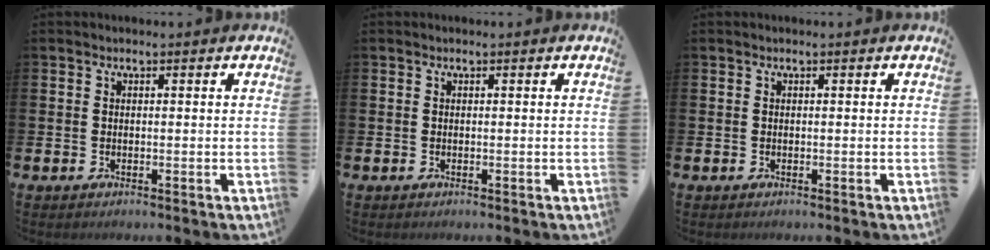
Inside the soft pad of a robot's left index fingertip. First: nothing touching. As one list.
[{"total": 0.0}, {"total": 0.0}]